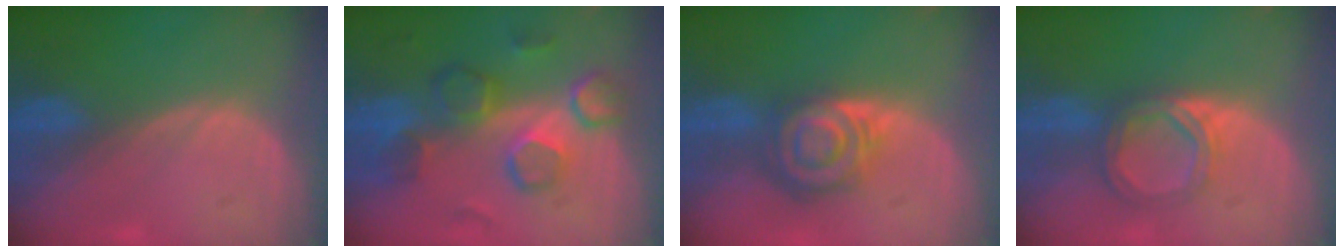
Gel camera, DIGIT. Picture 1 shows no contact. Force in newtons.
{"total": 9.9, "press": 9.0, "slide": 4.2}
{"total": 8.1, "press": 7.1, "slide": 3.9}
{"total": 5.6, "press": 5.3, "slide": 1.9}